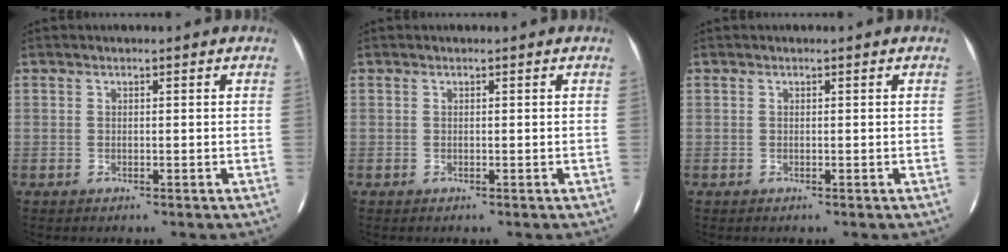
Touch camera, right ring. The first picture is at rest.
{"total": 0.0}
{"total": 0.0}